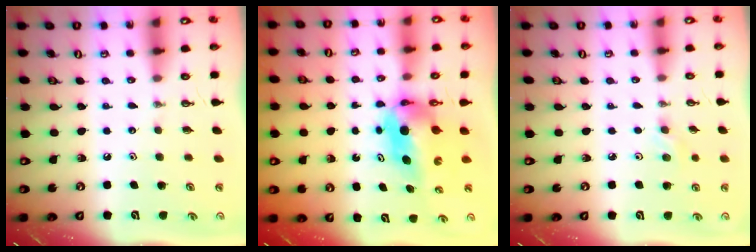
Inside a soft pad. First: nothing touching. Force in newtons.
{"total": 5.6, "press": 5.6, "slide": 0.3}
{"total": 2.6, "press": 2.5, "slide": 0.8}